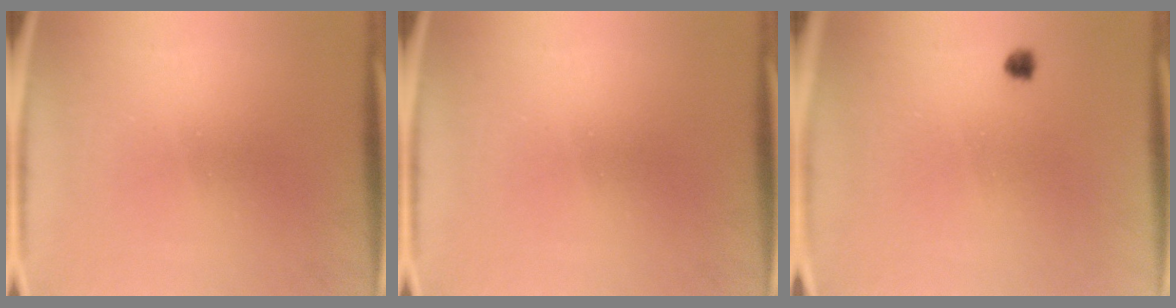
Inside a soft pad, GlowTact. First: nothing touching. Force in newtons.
{"total": 0.0}
{"total": 1.2}